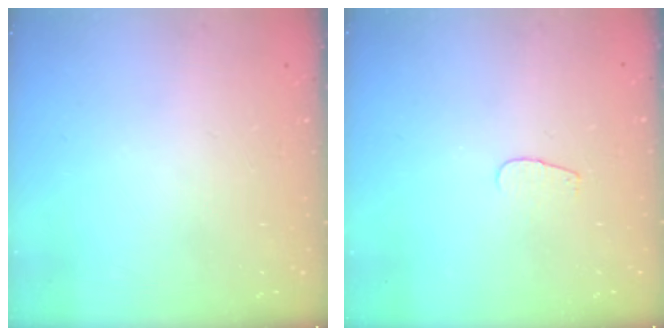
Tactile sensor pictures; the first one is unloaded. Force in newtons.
{"total": 2.8, "press": 2.8, "slide": 0.2}